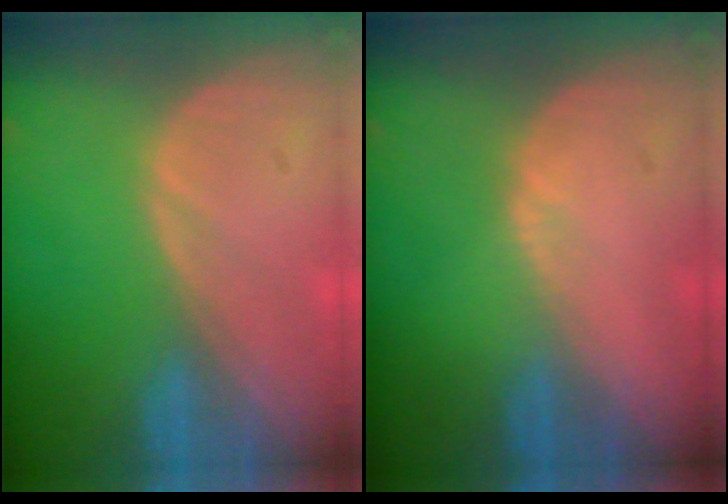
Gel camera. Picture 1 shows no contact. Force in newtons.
{"total": 0.7, "press": 0.4, "slide": 0.5}